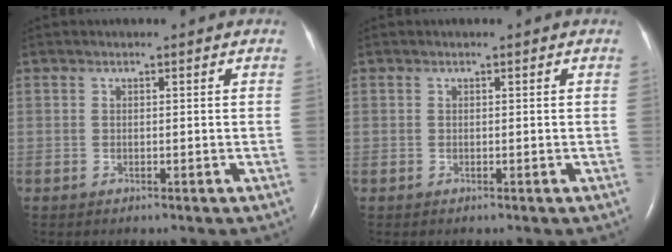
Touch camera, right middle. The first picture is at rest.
{"total": 0.0}